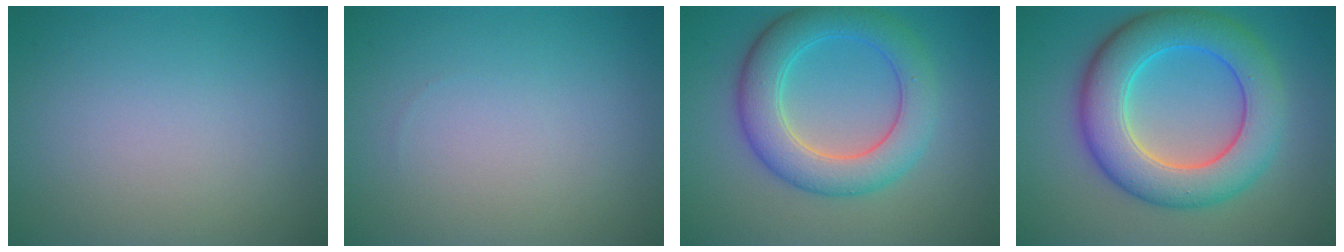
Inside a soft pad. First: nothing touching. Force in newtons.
{"total": 0.0}
{"total": 6.4, "press": 6.4, "slide": 0.1}
{"total": 8.8, "press": 8.8, "slide": 0.1}